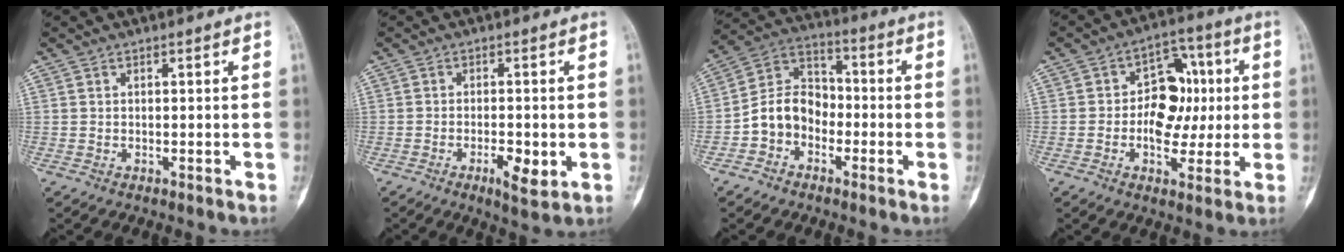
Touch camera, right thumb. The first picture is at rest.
{"total": 5.3, "force": [-1.6, 1.8, 4.7], "torque": [-0.072, -0.003, -0.022]}
{"total": 10.0, "force": [-3.2, 8.0, 5.0], "torque": [-0.068, 0.048, -0.071]}
{"total": 11.8, "force": [0.2, 8.2, 8.4], "torque": [-0.074, 0.022, -0.003]}